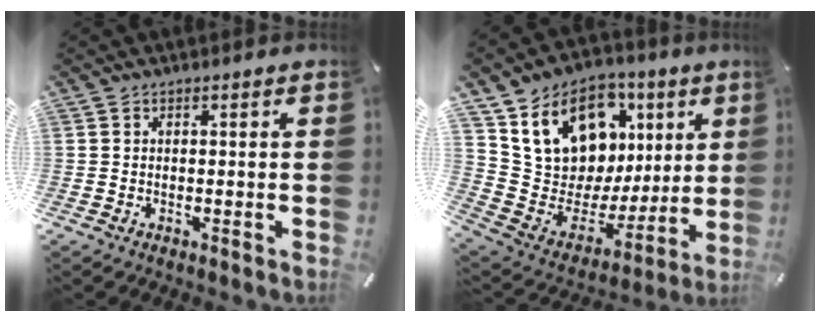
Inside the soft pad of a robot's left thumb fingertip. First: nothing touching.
{"total": 16.9, "force": [9.2, 12.4, 6.7], "torque": [-0.118, -0.066, 0.183]}